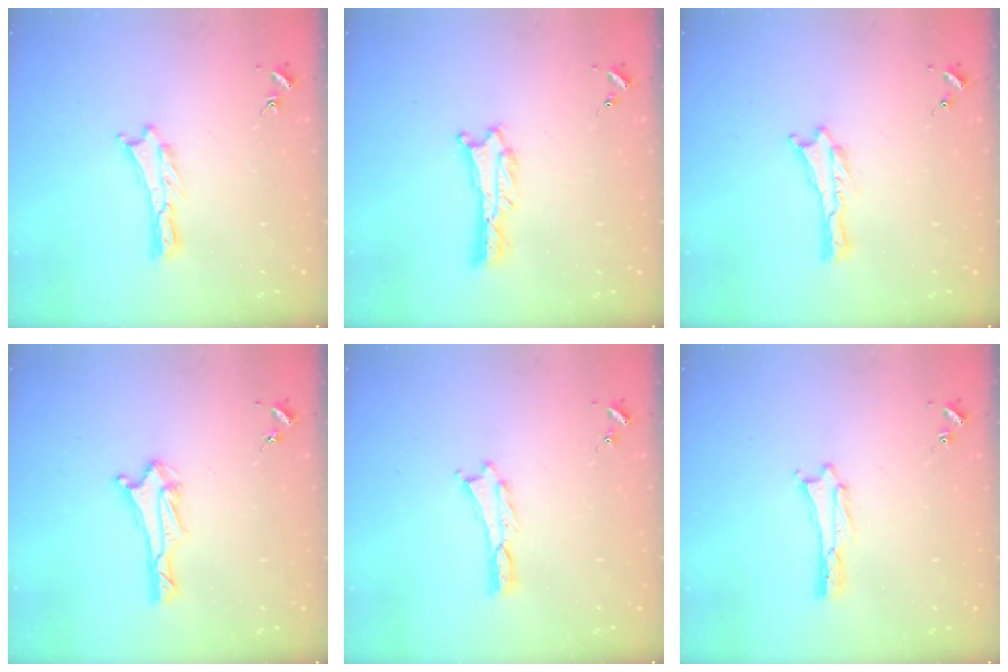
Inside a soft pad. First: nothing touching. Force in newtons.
{"total": 0.9, "press": 0.9, "slide": 0.1}
{"total": 0.0}
{"total": 2.9, "press": 2.8, "slide": 0.7}
{"total": 0.0}
{"total": 1.1, "press": 1.1, "slide": 0.1}